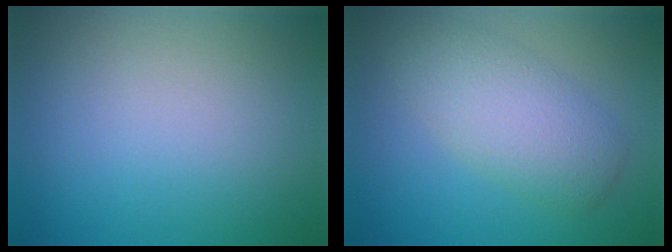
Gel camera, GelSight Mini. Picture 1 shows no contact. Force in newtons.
{"total": 5.0, "press": 5.0, "slide": 0.2}